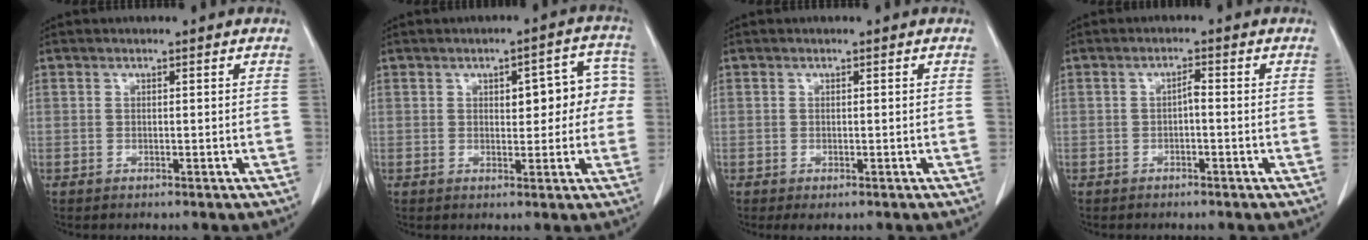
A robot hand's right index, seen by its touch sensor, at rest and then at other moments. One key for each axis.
{"total": 7.4, "fx": 1.1, "fy": 3.2, "fz": 6.6, "tx": -0.068, "ty": 0.036, "tz": 0.013}
{"total": 0.9, "fx": -0.4, "fy": 0.7, "fz": 0.4, "tx": -0.005, "ty": 0.000, "tz": -0.004}
{"total": 1.4, "fx": -0.4, "fy": 0.3, "fz": 1.3, "tx": -0.023, "ty": 0.004, "tz": -0.007}